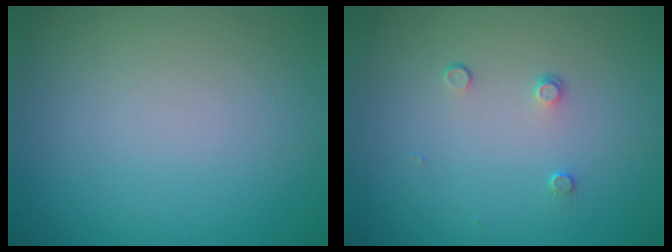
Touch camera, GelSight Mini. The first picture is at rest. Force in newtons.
{"total": 0.9, "press": 0.6, "slide": 0.6}